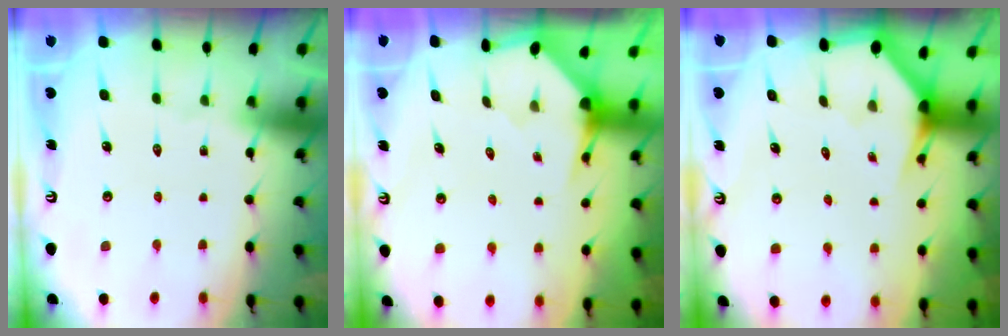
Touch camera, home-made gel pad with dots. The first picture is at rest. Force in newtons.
{"total": 3.2, "press": 3.2, "slide": 0.3}
{"total": 2.8, "press": 2.8, "slide": 0.2}